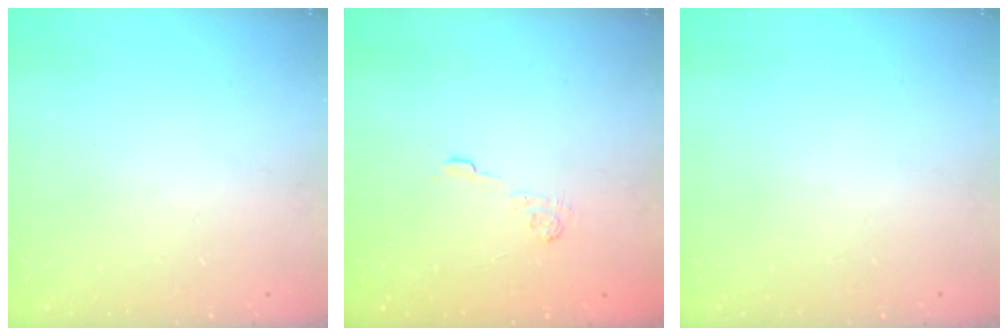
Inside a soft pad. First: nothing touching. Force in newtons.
{"total": 2.7, "press": 2.3, "slide": 1.4}
{"total": 0.0}